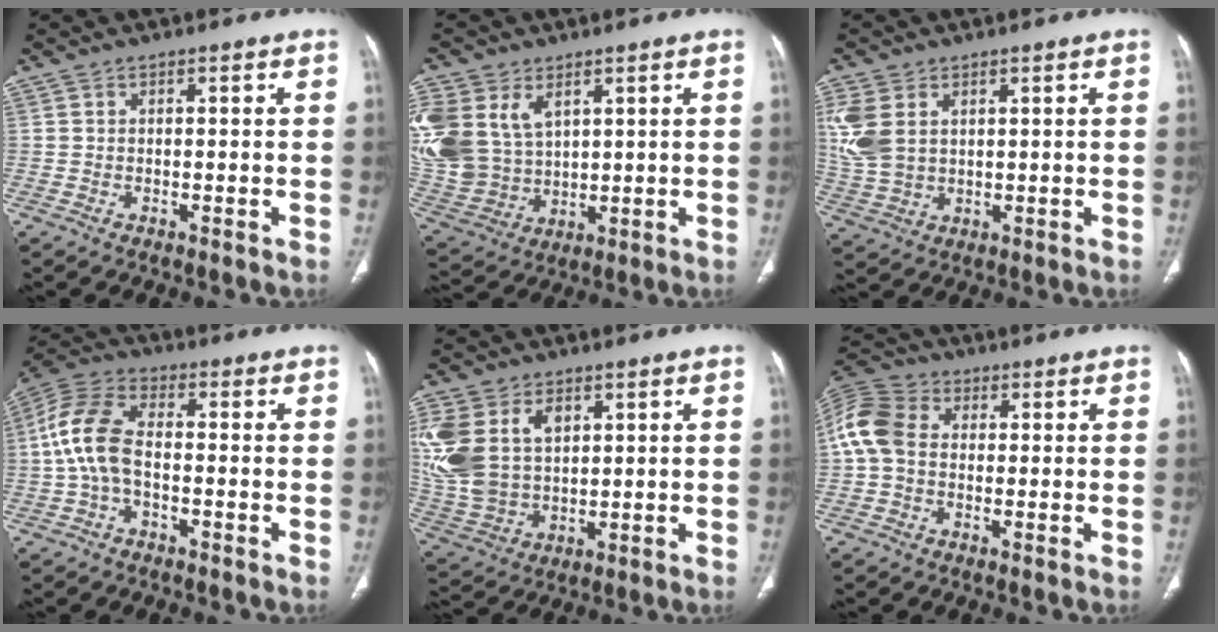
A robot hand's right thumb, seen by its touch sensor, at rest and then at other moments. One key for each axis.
{"total": 21.7, "fx": 7.4, "fy": 15.9, "fz": 12.8, "tx": -0.323, "ty": 0.009, "tz": 0.172}
{"total": 8.7, "fx": 2.7, "fy": 5.7, "fz": 5.9, "tx": -0.143, "ty": -0.002, "tz": 0.066}
{"total": 10.4, "fx": -1.2, "fy": 5.9, "fz": 8.6, "tx": -0.187, "ty": 0.032, "tz": -0.030}
{"total": 18.6, "fx": 5.5, "fy": 12.8, "fz": 12.3, "tx": -0.282, "ty": -0.002, "tz": 0.121}
{"total": 9.3, "fx": 0.2, "fy": 6.9, "fz": 6.2, "tx": -0.132, "ty": 0.027, "tz": -0.007}